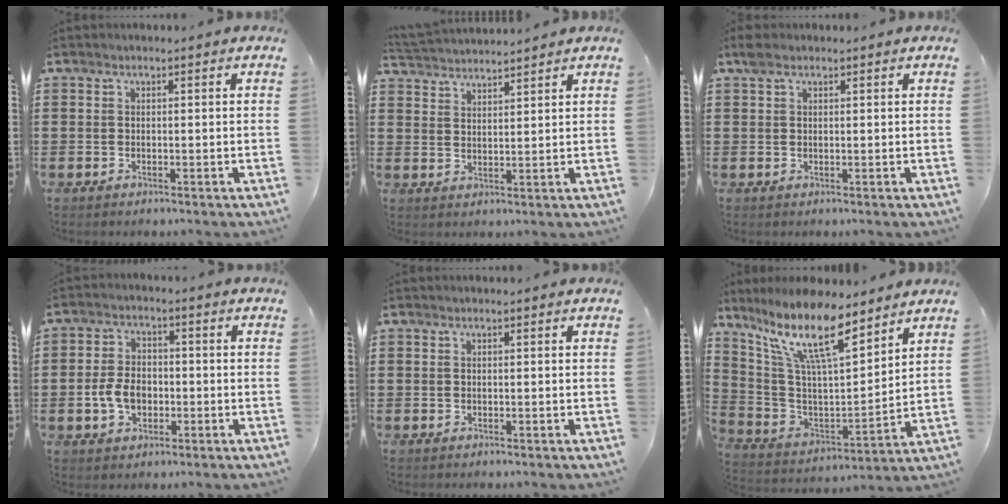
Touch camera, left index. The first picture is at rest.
{"total": 2.9, "force": [2.9, -0.2, -0.1], "torque": [-0.010, -0.010, 0.052]}
{"total": 1.7, "force": [1.0, 1.0, 0.9], "torque": [-0.022, 0.005, 0.019]}
{"total": 5.5, "force": [-1.3, 3.7, 3.9], "torque": [-0.094, 0.003, -0.029]}
{"total": 0.0}
{"total": 14.0, "force": [9.5, 3.6, 9.6], "torque": [-0.220, -0.043, 0.162]}